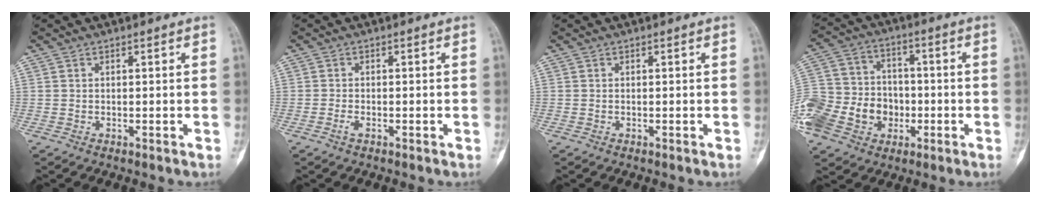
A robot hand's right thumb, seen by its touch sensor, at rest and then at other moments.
{"total": 0.9, "force": [-0.6, 0.4, 0.5], "torque": [-0.013, 0.001, -0.017]}
{"total": 0.0}
{"total": 21.9, "force": [-6.3, 17.5, 11.6], "torque": [-0.257, 0.044, -0.107]}